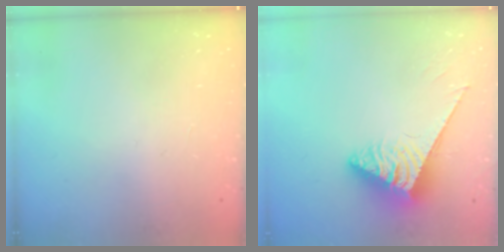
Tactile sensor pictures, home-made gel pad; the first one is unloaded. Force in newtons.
{"total": 3.9, "press": 3.8, "slide": 0.4}